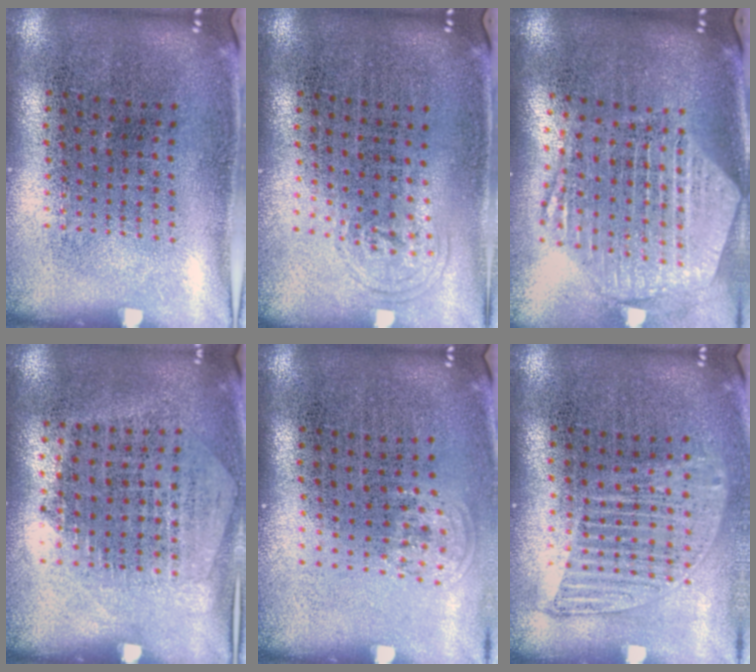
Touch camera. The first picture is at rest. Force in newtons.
{"total": 0.8, "press": 0.6, "slide": 0.5}
{"total": 2.6, "press": 2.1, "slide": 1.5}
{"total": 1.2, "press": 1.0, "slide": 0.6}
{"total": 0.8, "press": 0.6, "slide": 0.5}
{"total": 1.3, "press": 1.1, "slide": 0.6}